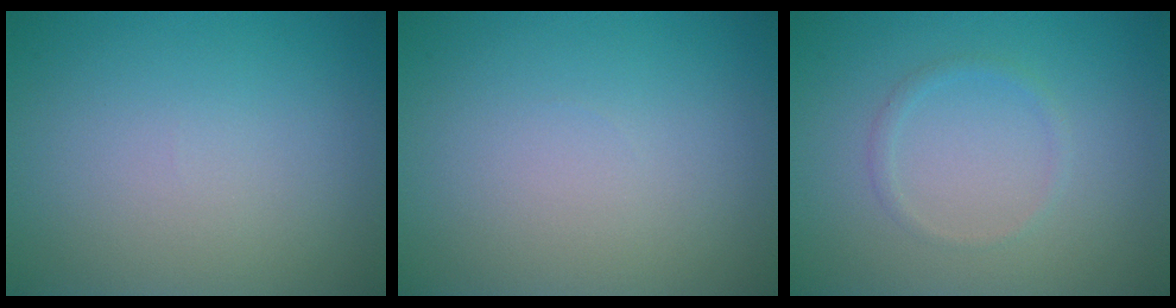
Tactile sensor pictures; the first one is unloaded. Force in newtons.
{"total": 0.0}
{"total": 0.9, "press": 0.9, "slide": 0.1}